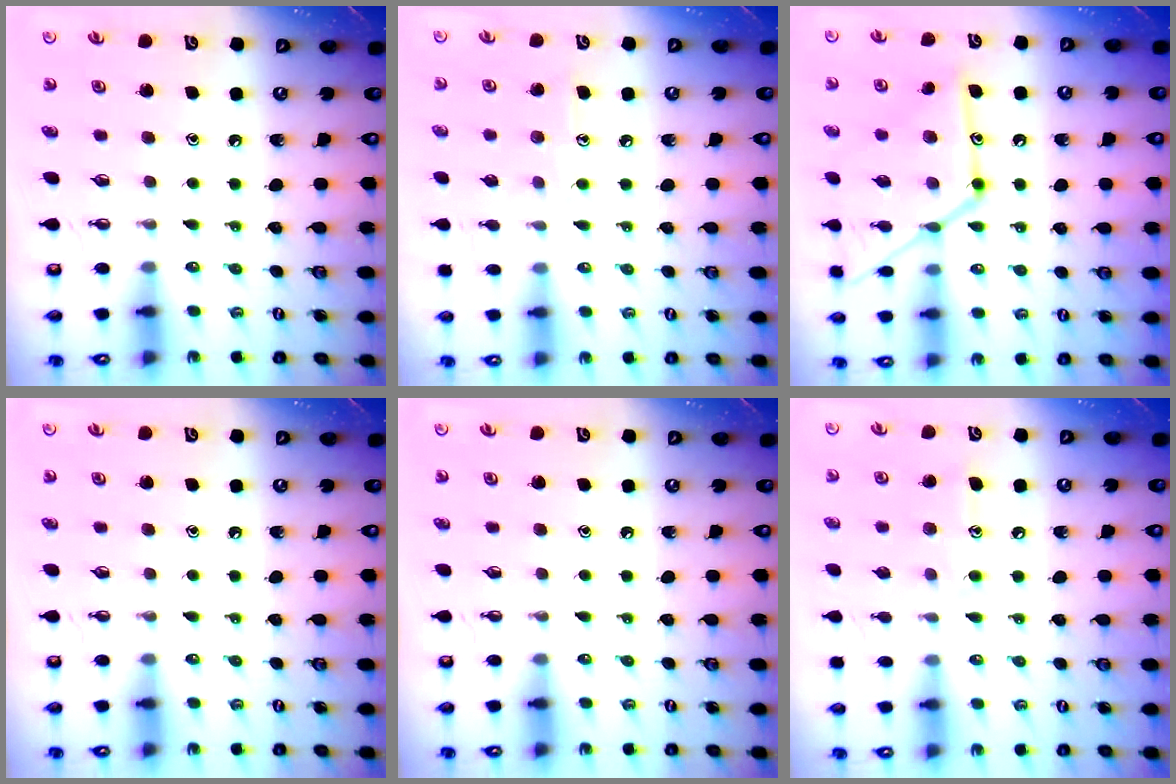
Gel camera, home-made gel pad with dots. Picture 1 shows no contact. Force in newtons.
{"total": 8.1, "press": 8.0, "slide": 0.5}
{"total": 17.5, "press": 17.4, "slide": 1.2}
{"total": 0.0}
{"total": 0.0}
{"total": 9.0, "press": 9.0, "slide": 0.6}